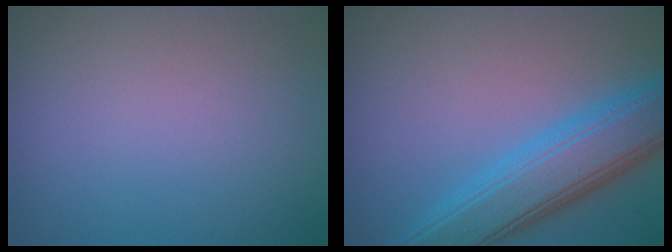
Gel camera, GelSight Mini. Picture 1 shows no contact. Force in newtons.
{"total": 7.0, "press": 7.0, "slide": 0.2}